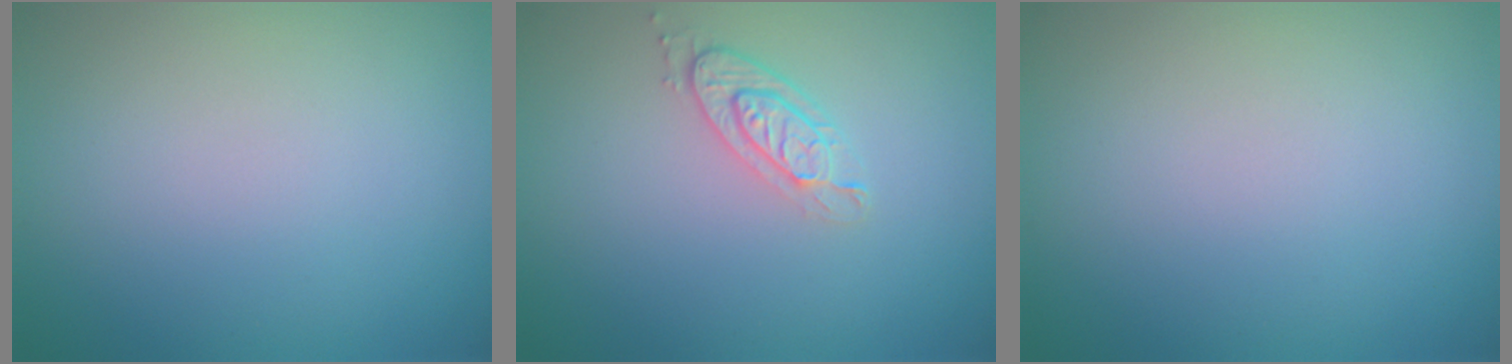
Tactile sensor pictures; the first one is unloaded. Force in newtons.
{"total": 2.1, "press": 1.8, "slide": 1.1}
{"total": 0.0}